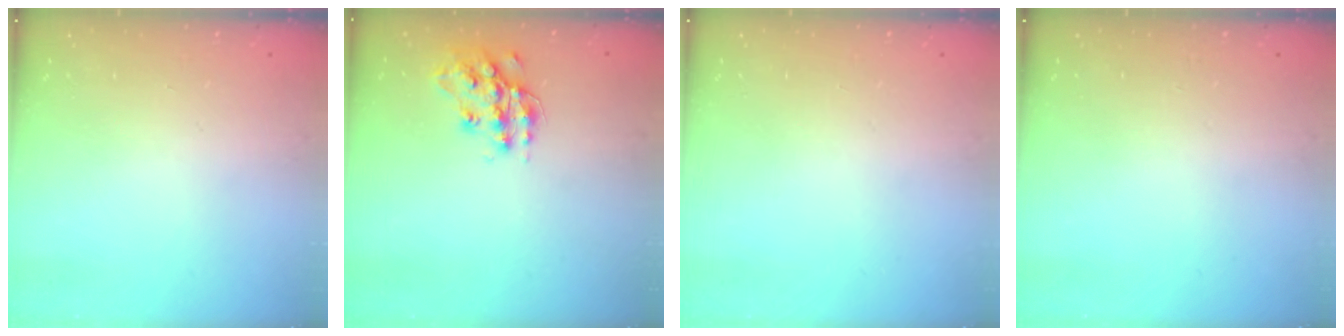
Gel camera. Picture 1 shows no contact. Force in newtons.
{"total": 14.4, "press": 14.4, "slide": 0.7}
{"total": 0.0}
{"total": 0.0}